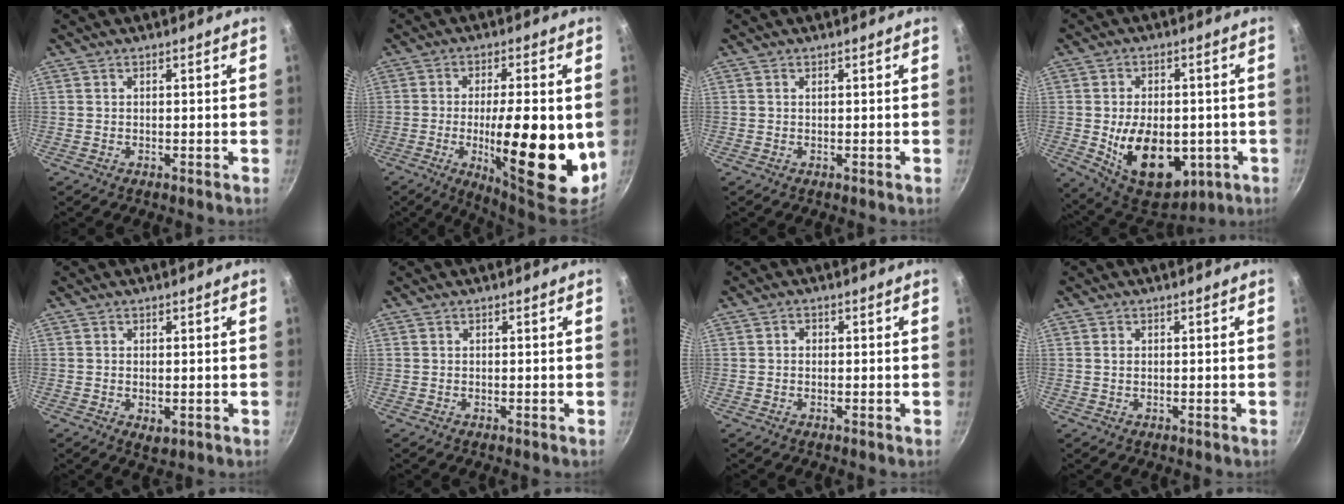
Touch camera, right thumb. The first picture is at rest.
{"total": 19.6, "force": [-3.0, 5.9, 18.5], "torque": [-0.272, 0.002, -0.041]}
{"total": 0.0}
{"total": 17.9, "force": [-3.3, 11.5, 13.3], "torque": [-0.177, -0.008, -0.031]}
{"total": 2.6, "force": [-0.3, 1.6, 2.0], "torque": [-0.028, -0.008, -0.002]}
{"total": 0.0}
{"total": 0.8, "force": [-0.1, 0.7, 0.4], "torque": [-0.008, 0.005, -0.003]}
{"total": 0.8, "force": [0.1, 0.5, 0.6], "torque": [-0.012, 0.001, 0.000]}